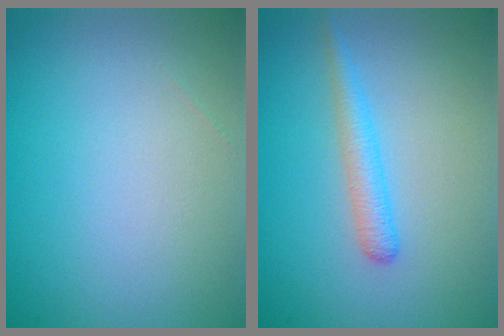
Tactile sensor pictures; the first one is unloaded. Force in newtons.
{"total": 2.0, "press": 1.9, "slide": 0.1}